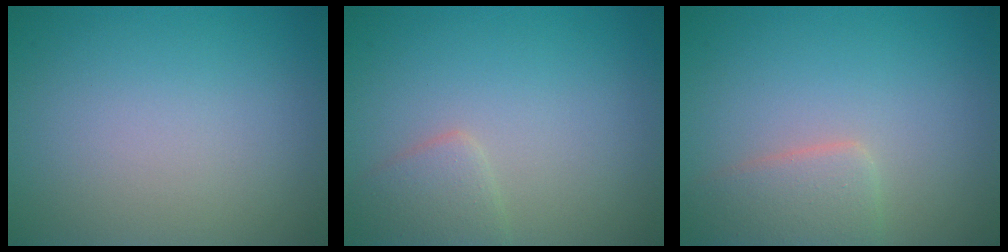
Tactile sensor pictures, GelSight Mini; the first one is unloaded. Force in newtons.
{"total": 2.1, "press": 2.1, "slide": 0.1}
{"total": 2.9, "press": 2.9, "slide": 0.3}